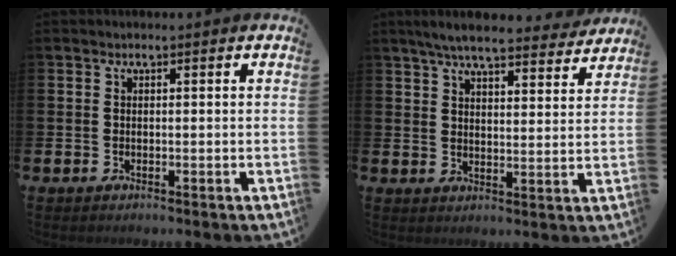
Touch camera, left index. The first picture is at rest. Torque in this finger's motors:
{"motor_torque": [1.10, -1.04, 0.57, 0.21]}